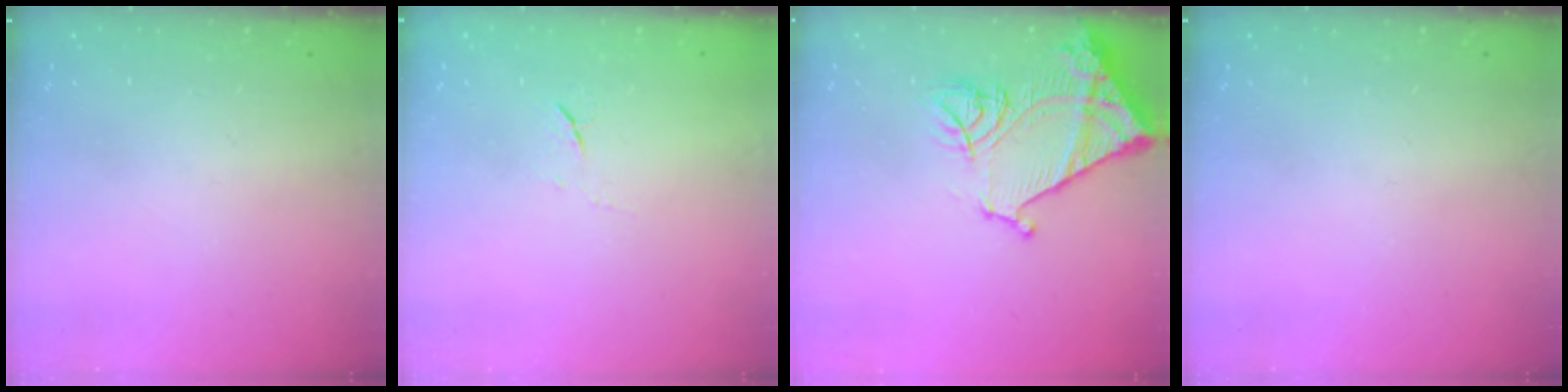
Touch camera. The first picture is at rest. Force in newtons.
{"total": 4.6, "press": 4.6, "slide": 0.7}
{"total": 17.3, "press": 17.3, "slide": 1.6}
{"total": 0.0}